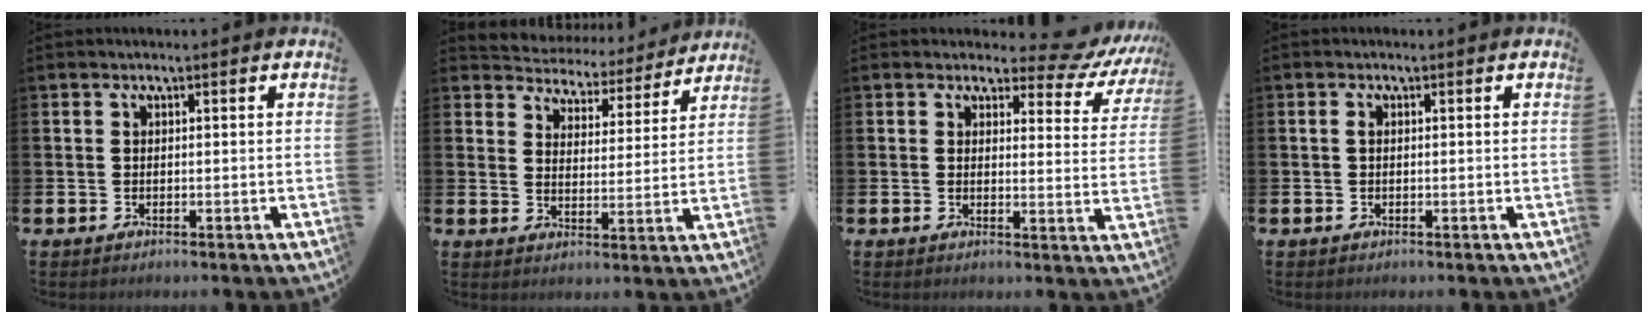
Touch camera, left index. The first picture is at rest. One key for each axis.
{"total": 4.8, "fx": 4.5, "fy": 1.7, "fz": 0.0, "tx": -0.026, "ty": -0.041, "tz": 0.073}
{"total": 5.0, "fx": 4.2, "fy": 2.0, "fz": 1.7, "tx": -0.026, "ty": -0.032, "tz": 0.068}
{"total": 0.6, "fx": 0.0, "fy": 0.4, "fz": 0.5, "tx": -0.009, "ty": 0.005, "tz": -0.003}